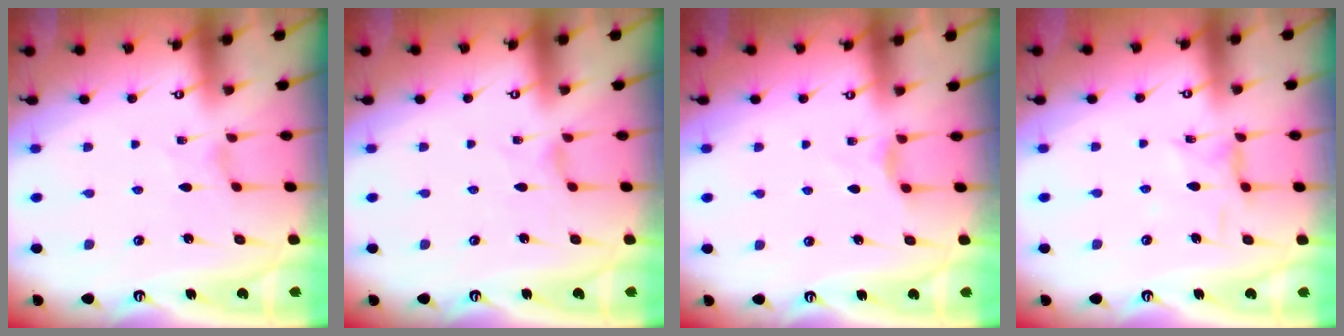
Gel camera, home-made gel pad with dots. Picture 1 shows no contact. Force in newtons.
{"total": 0.0}
{"total": 3.0, "press": 3.0, "slide": 0.5}
{"total": 2.5, "press": 2.5, "slide": 0.4}